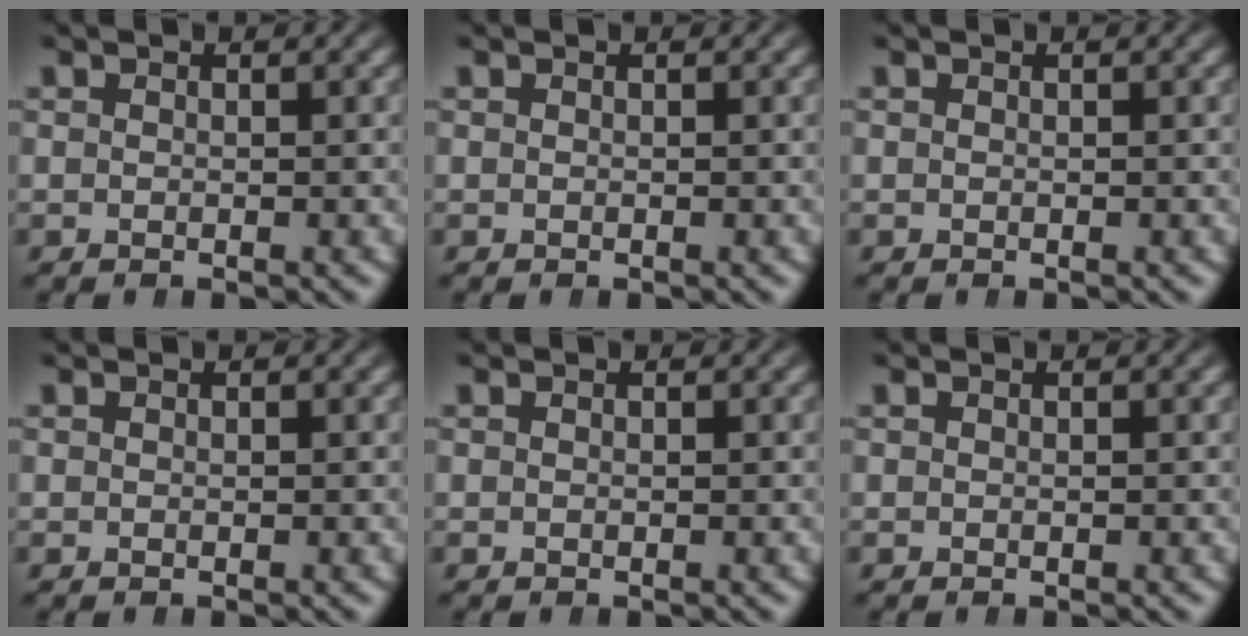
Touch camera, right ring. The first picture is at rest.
{"total": 0.0}
{"total": 0.0}
{"total": 0.0}
{"total": 0.0}
{"total": 0.0}